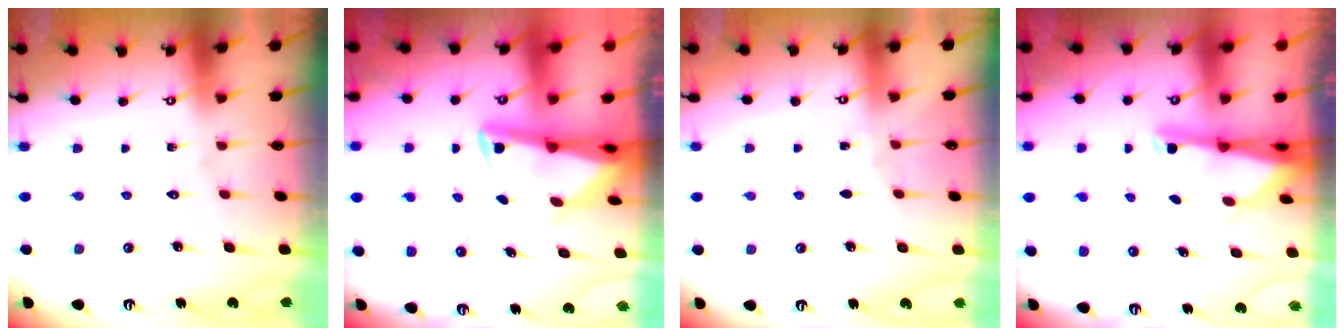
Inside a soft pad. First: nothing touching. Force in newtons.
{"total": 3.6, "press": 3.5, "slide": 0.8}
{"total": 2.5, "press": 2.5, "slide": 0.4}
{"total": 2.5, "press": 2.5, "slide": 0.5}